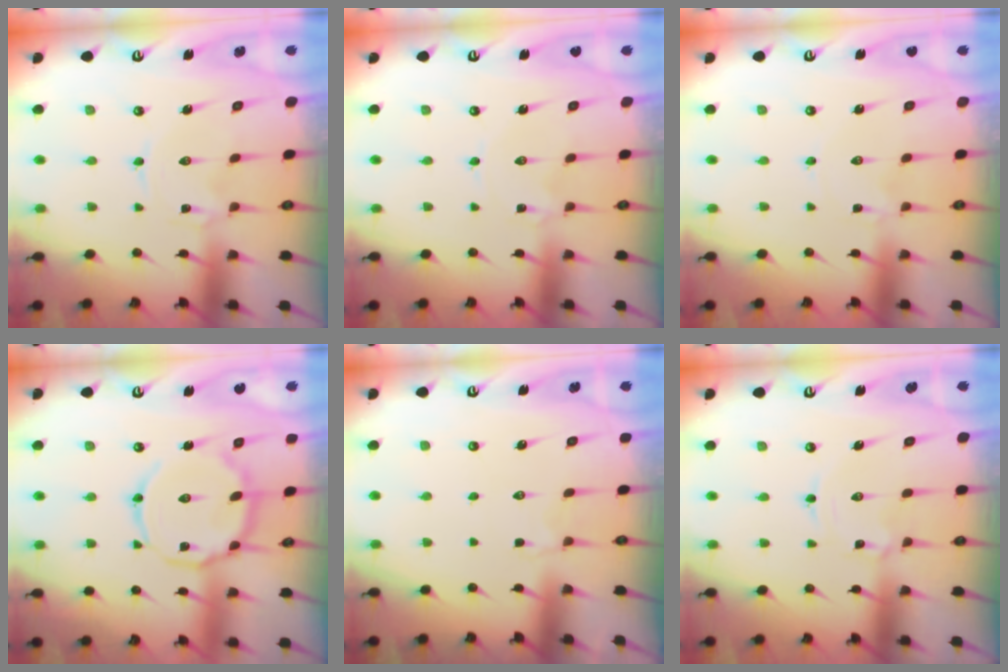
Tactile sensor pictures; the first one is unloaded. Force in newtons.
{"total": 1.8, "press": 1.8, "slide": 0.2}
{"total": 0.6, "press": 0.6, "slide": 0.1}
{"total": 13.1, "press": 13.1, "slide": 1.0}
{"total": 2.3, "press": 2.0, "slide": 1.2}
{"total": 1.3, "press": 1.3, "slide": 0.0}